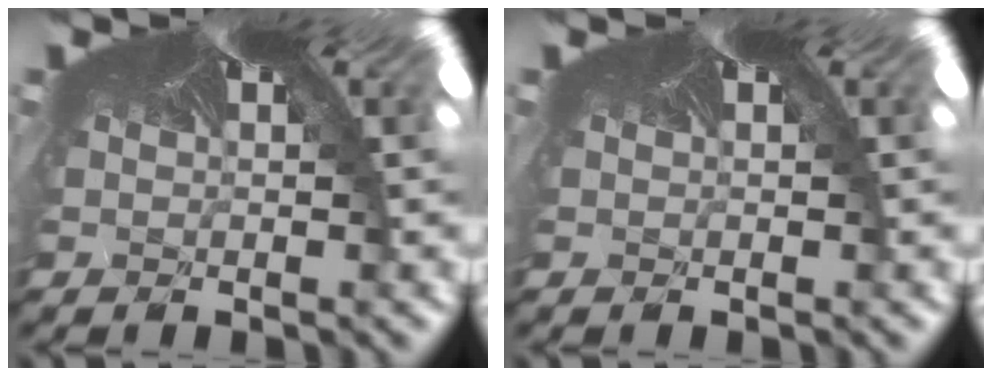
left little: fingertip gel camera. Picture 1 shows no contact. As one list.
[{"total": 0.0}]